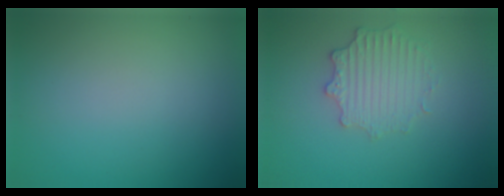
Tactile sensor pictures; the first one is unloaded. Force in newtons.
{"total": 2.7, "press": 2.6, "slide": 0.8}